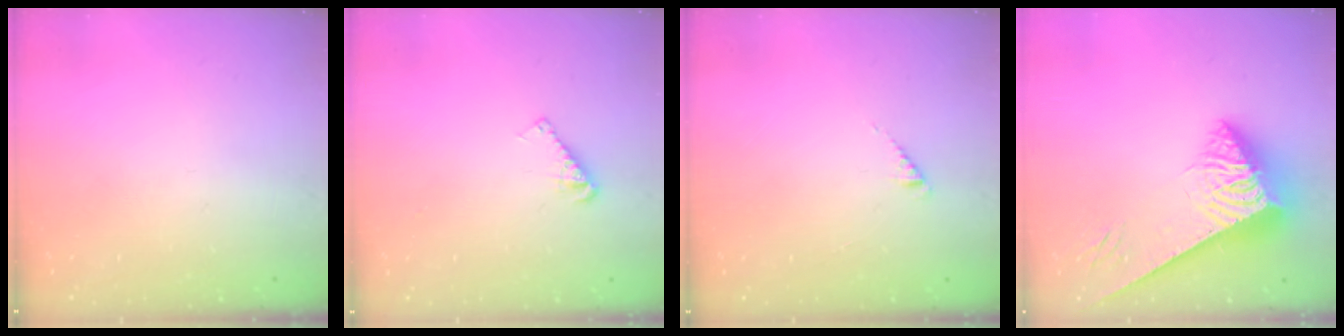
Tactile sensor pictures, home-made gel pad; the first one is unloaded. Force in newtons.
{"total": 4.5, "press": 4.5, "slide": 0.3}
{"total": 2.6, "press": 2.6, "slide": 0.4}
{"total": 5.3, "press": 5.2, "slide": 0.7}